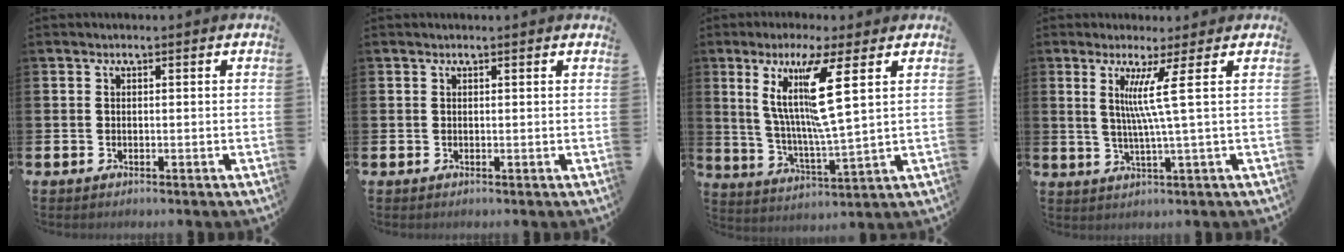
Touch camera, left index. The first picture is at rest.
{"total": 0.0}
{"total": 10.6, "force": [5.6, 0.4, 9.0], "torque": [-0.179, -0.018, 0.091]}
{"total": 5.9, "force": [1.8, -1.3, 5.5], "torque": [-0.117, -0.008, 0.026]}